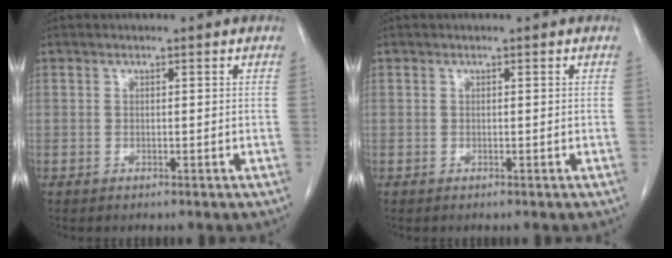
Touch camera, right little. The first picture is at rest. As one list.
[{"total": 0.0}]